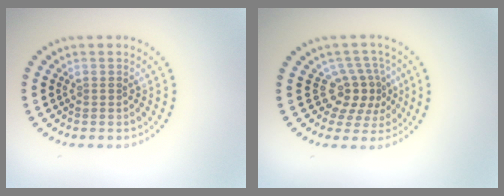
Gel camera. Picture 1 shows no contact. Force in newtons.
{"total": 3.4, "press": 2.5, "slide": 2.4}